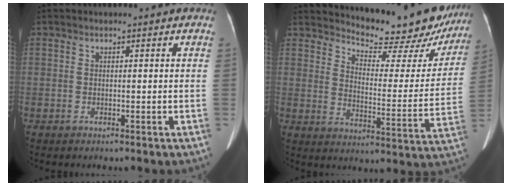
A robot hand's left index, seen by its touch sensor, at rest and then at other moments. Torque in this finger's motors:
{"motor_torque": [0.82, -1.02, 0.25, 0.03]}